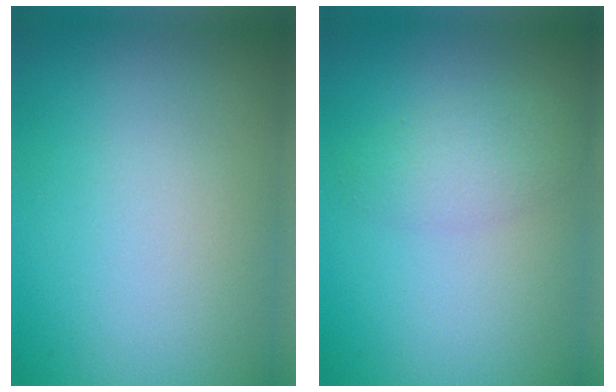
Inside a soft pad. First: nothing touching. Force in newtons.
{"total": 2.3, "press": 2.3, "slide": 0.1}